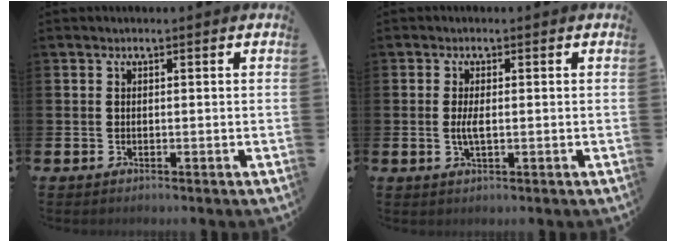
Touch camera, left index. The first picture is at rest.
{"total": 2.3, "force": [-0.1, 0.7, 2.2], "torque": [-0.032, -0.005, -0.003]}